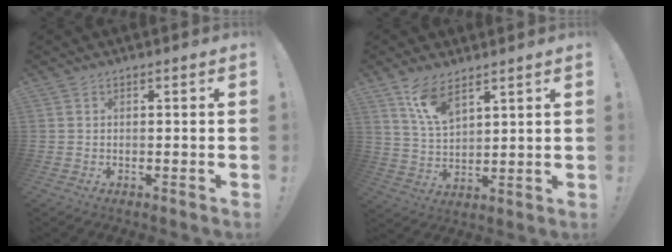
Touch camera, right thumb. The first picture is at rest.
{"total": 9.3, "force": [6.8, 3.7, 5.1], "torque": [-0.097, -0.034, 0.126]}